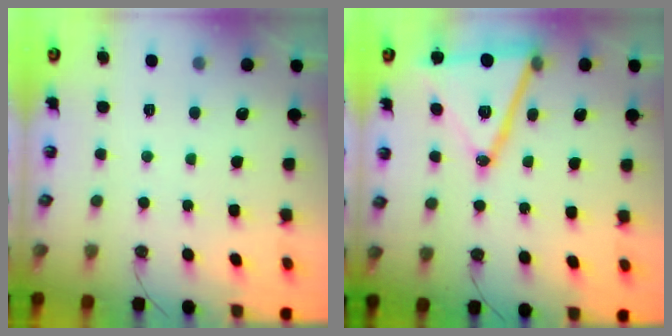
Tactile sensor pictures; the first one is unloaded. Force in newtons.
{"total": 18.6, "press": 18.3, "slide": 3.4}